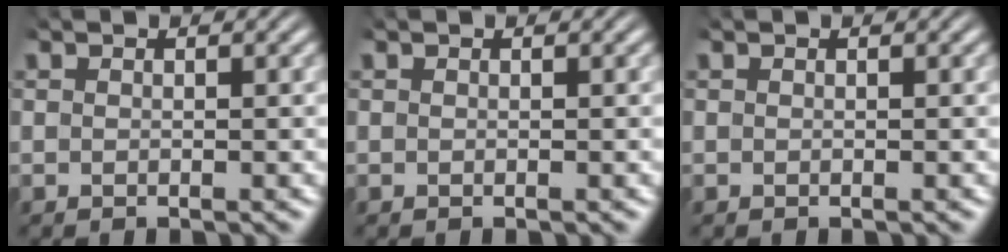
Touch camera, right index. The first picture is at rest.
{"total": 0.0}
{"total": 0.0}